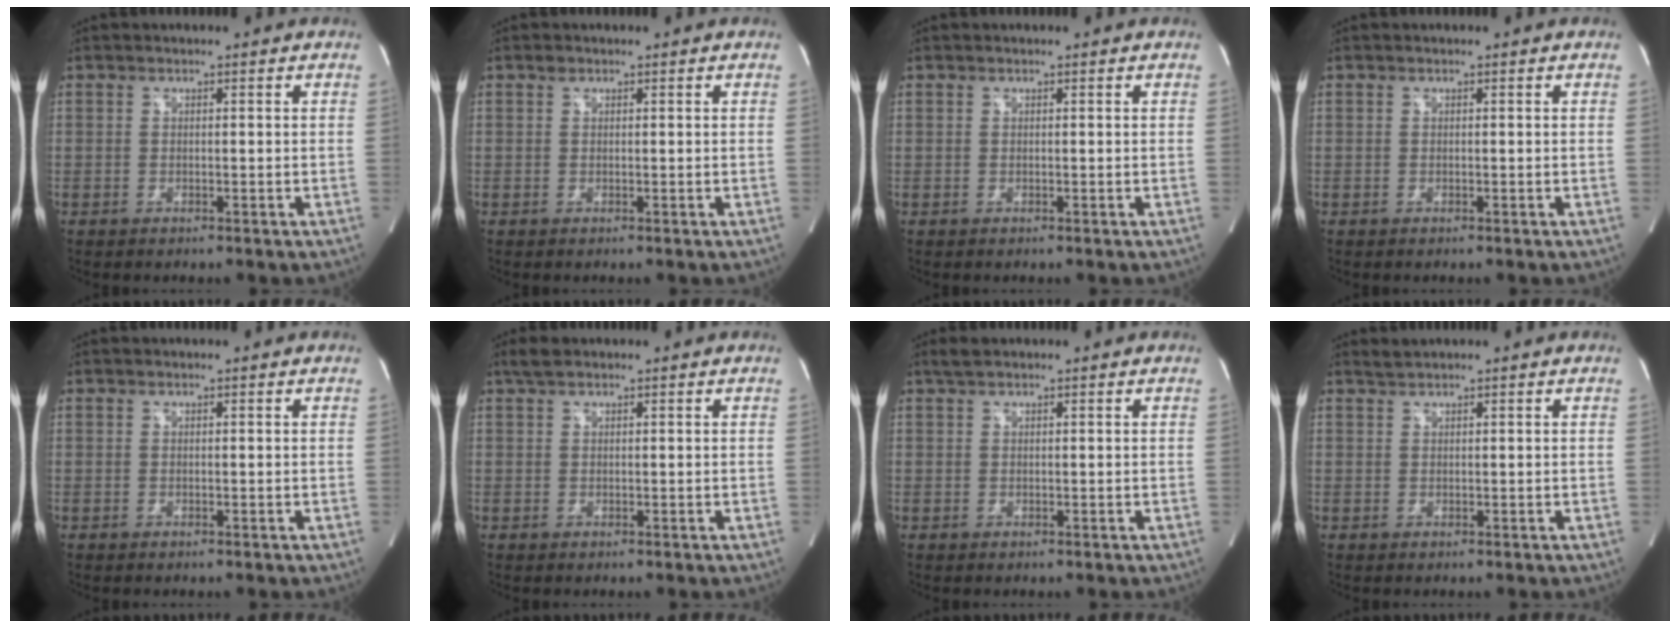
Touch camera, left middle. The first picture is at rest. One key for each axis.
{"total": 0.6, "fx": 0.4, "fy": 0.4, "fz": 0.2, "tx": -0.004, "ty": 0.005, "tz": 0.006}
{"total": 0.0}
{"total": 0.0}
{"total": 0.0}
{"total": 1.9, "fx": 1.4, "fy": 0.8, "fz": 1.0, "tx": -0.022, "ty": 0.013, "tz": 0.028}
{"total": 1.4, "fx": 1.1, "fy": 0.5, "fz": 0.7, "tx": -0.016, "ty": 0.013, "tz": 0.022}
{"total": 0.9, "fx": 0.9, "fy": 0.0, "fz": 0.0, "tx": -0.006, "ty": 0.005, "tz": 0.021}